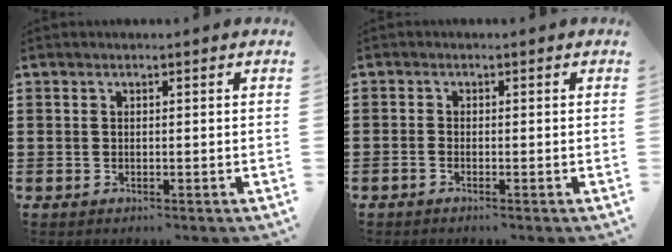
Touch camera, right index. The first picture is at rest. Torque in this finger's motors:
{"motor_torque": [0.21, 0.78, -0.23, -0.07]}